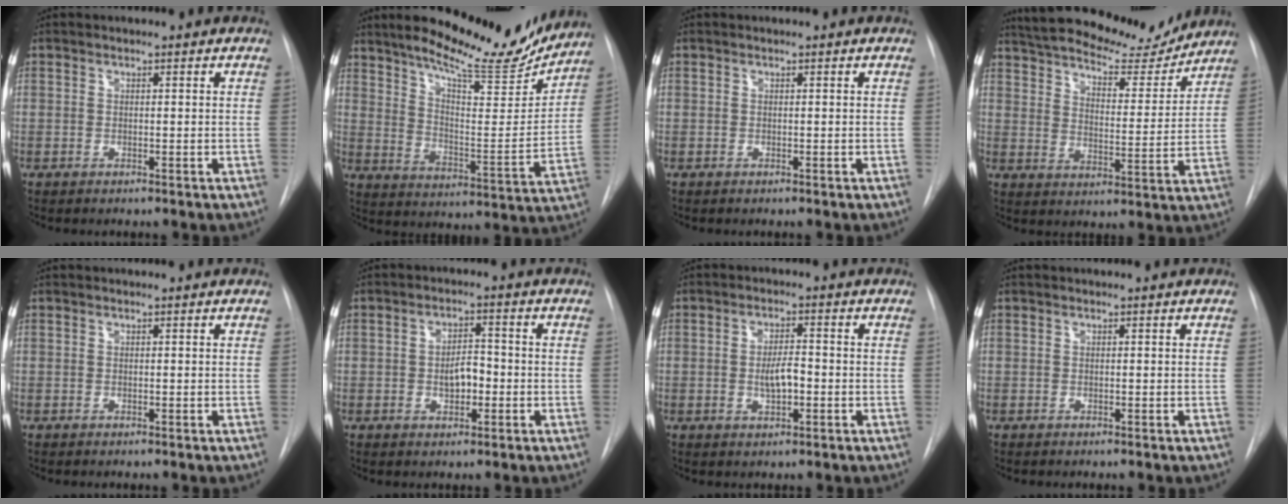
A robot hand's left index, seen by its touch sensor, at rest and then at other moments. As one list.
[{"total": 19.0, "force": [16.6, 3.1, 8.7], "torque": [-0.134, -0.031, 0.240]}, {"total": 0.0}, {"total": 18.8, "force": [16.8, 4.7, 7.0], "torque": [-0.119, -0.005, 0.239]}, {"total": 0.0}, {"total": 4.2, "force": [-0.9, 2.2, 3.4], "torque": [-0.055, 0.008, -0.014]}, {"total": 4.1, "force": [-0.8, 1.4, 3.7], "torque": [-0.066, 0.001, -0.012]}, {"total": 0.0}]